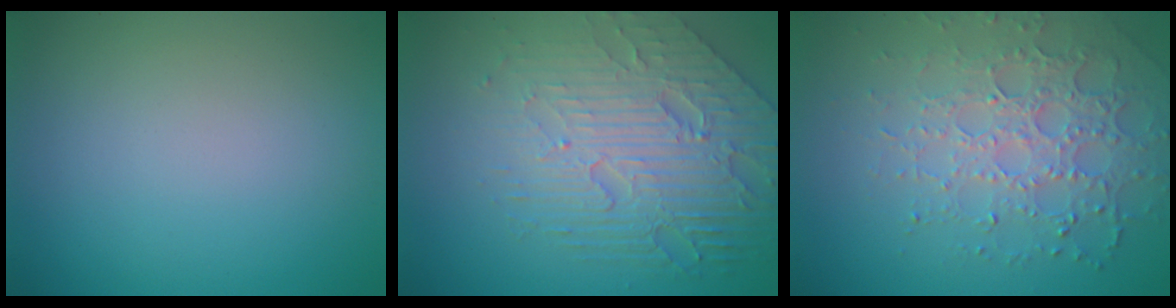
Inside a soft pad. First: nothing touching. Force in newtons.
{"total": 7.9, "press": 5.4, "slide": 5.8}
{"total": 4.9, "press": 4.3, "slide": 2.5}